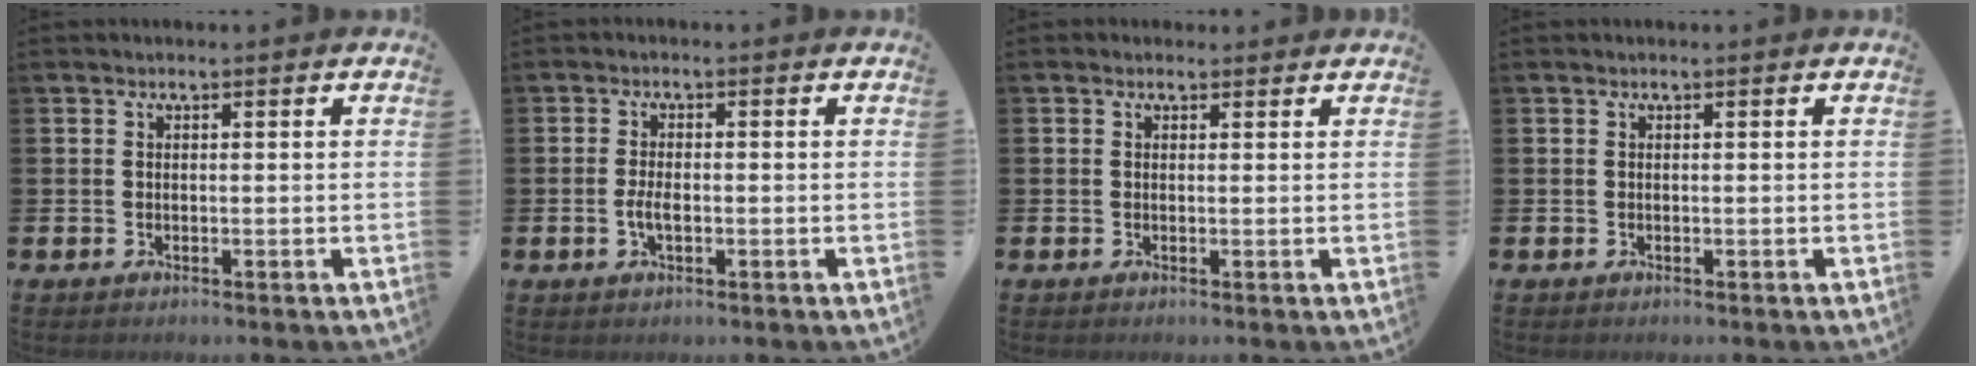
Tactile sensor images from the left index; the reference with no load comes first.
{"total": 2.4, "force": [-0.5, 1.1, 2.1], "torque": [-0.037, 0.000, -0.010]}
{"total": 0.6, "force": [0.4, 0.5, 0.1], "torque": [0.007, 0.002, 0.003]}
{"total": 0.0}